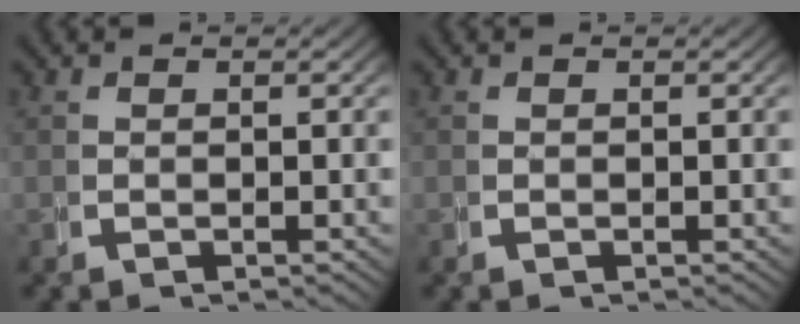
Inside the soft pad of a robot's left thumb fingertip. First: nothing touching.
{"total": 0.0}